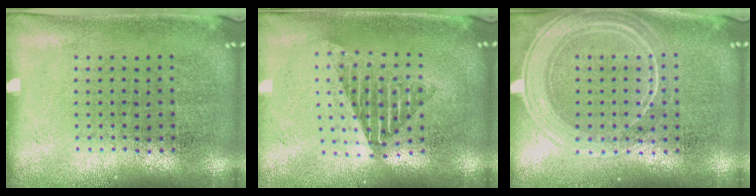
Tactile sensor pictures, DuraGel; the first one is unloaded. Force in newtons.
{"total": 1.7, "press": 1.4, "slide": 1.0}
{"total": 2.0, "press": 2.0, "slide": 0.3}